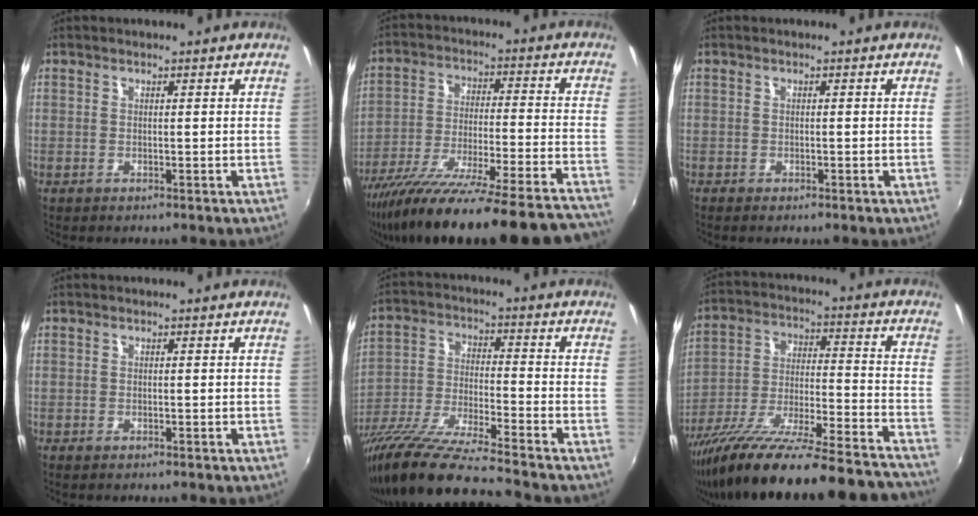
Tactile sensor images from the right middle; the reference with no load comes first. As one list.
[{"total": 33.5, "force": [-29.5, 2.0, 15.8], "torque": [-0.252, -0.096, -0.434]}, {"total": 1.2, "force": [-0.9, 0.6, 0.5], "torque": [-0.012, -0.005, -0.016]}, {"total": 0.0}, {"total": 16.5, "force": [-13.6, 0.0, 9.2], "torque": [-0.182, -0.041, -0.253]}, {"total": 29.5, "force": [-25.2, 2.8, 15.0], "torque": [-0.246, -0.072, -0.378]}]